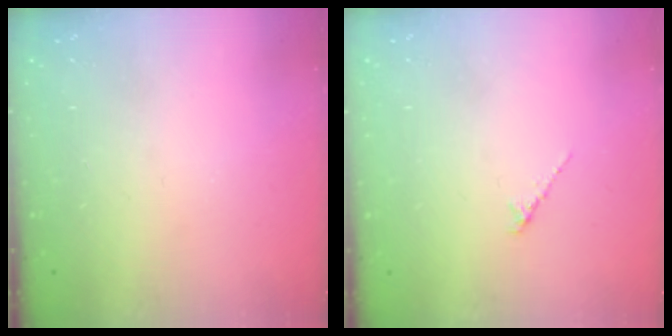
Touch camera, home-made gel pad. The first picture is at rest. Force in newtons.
{"total": 1.2, "press": 1.1, "slide": 0.4}